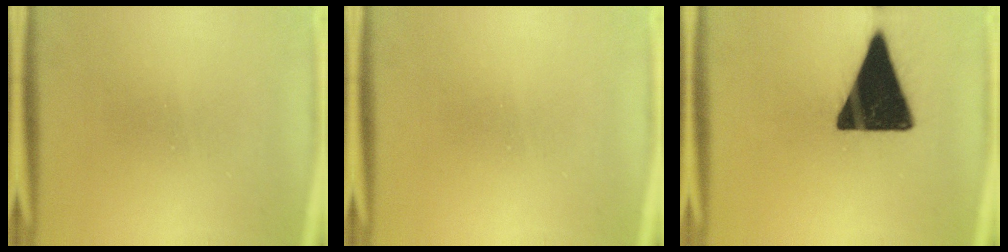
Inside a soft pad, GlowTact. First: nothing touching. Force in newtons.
{"total": 0.0}
{"total": 19.5}